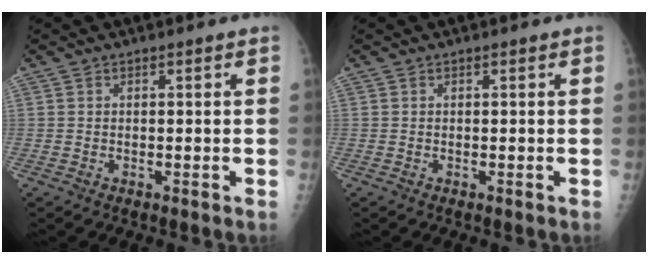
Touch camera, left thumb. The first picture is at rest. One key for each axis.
{"total": 0.0}